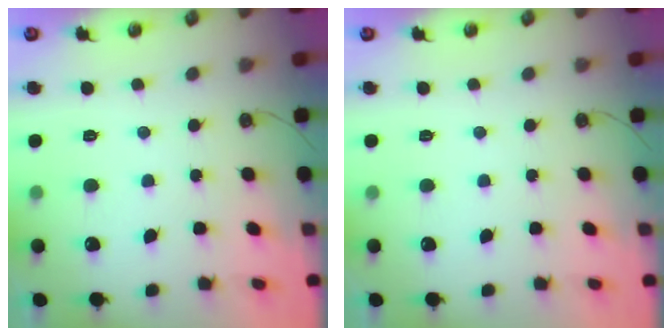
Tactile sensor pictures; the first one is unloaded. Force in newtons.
{"total": 0.0}